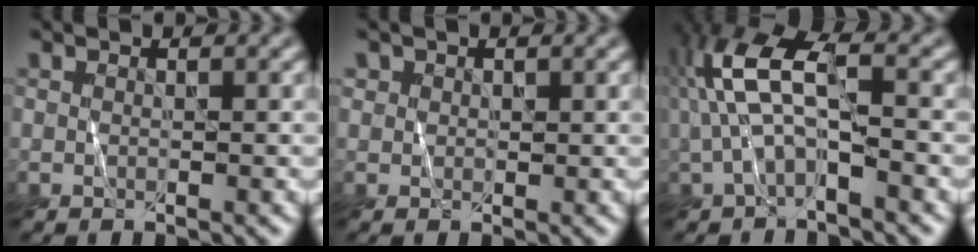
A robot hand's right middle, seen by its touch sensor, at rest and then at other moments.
{"total": 1.2, "force": [0.5, 1.1, 0.0], "torque": [0.006, 0.006, 0.009]}
{"total": 6.0, "force": [-0.2, 2.3, 5.5], "torque": [-0.122, 0.027, -0.010]}